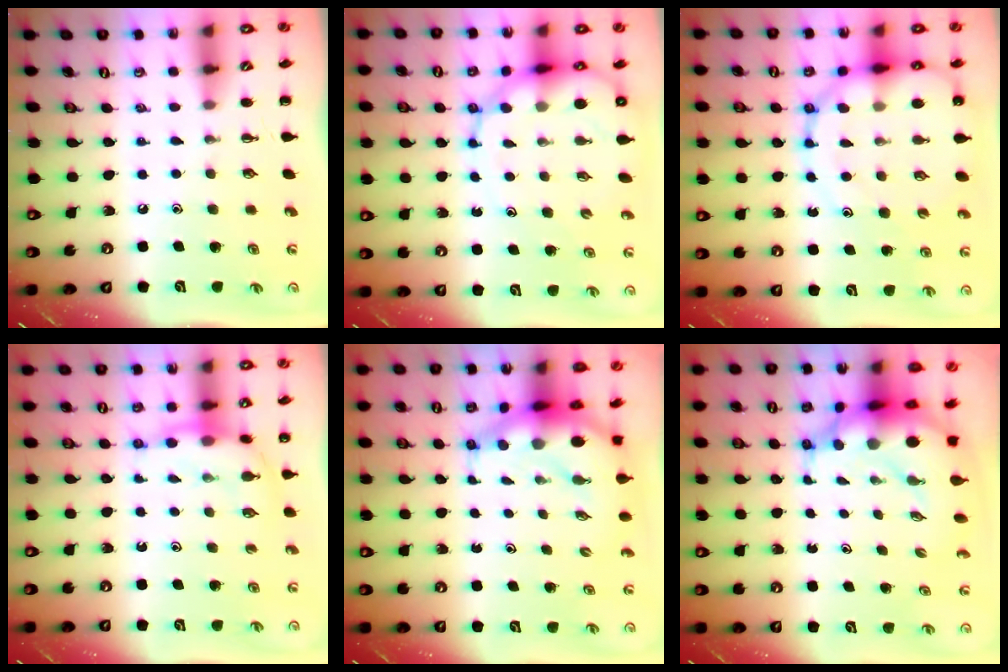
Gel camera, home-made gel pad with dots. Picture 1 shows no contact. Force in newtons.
{"total": 13.5, "press": 12.9, "slide": 3.9}
{"total": 15.7, "press": 15.4, "slide": 3.3}
{"total": 7.5, "press": 7.5, "slide": 1.0}
{"total": 8.4, "press": 8.0, "slide": 2.7}
{"total": 10.6, "press": 10.3, "slide": 2.5}